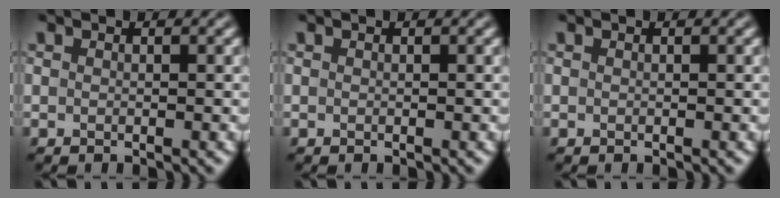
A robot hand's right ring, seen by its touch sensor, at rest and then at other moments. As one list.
[{"total": 0.0}, {"total": 0.0}]